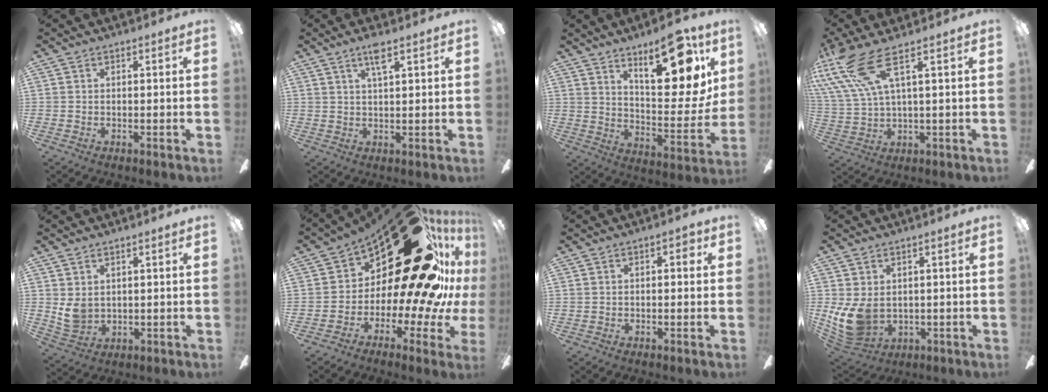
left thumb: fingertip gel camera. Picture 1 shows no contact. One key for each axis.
{"total": 4.3, "fx": 2.7, "fy": 0.5, "fz": 3.3, "tx": -0.066, "ty": 0.001, "tz": 0.044}
{"total": 20.0, "fx": 11.7, "fy": 8.1, "fz": 14.1, "tx": -0.184, "ty": -0.070, "tz": 0.187}
{"total": 13.9, "fx": 7.6, "fy": 4.2, "fz": 10.8, "tx": -0.251, "ty": -0.031, "tz": 0.135}
{"total": 5.2, "fx": 2.2, "fy": 3.6, "fz": 3.2, "tx": -0.070, "ty": -0.009, "tz": 0.041}
{"total": 31.0, "fx": 14.4, "fy": 13.9, "fz": 23.6, "tx": -0.302, "ty": -0.128, "tz": 0.279}
{"total": 2.4, "fx": 0.7, "fy": 1.0, "fz": 2.1, "tx": -0.028, "ty": 0.002, "tz": 0.006}
{"total": 10.4, "fx": 0.0, "fy": 7.4, "fz": 7.3, "tx": -0.169, "ty": -0.009, "tz": 0.005}